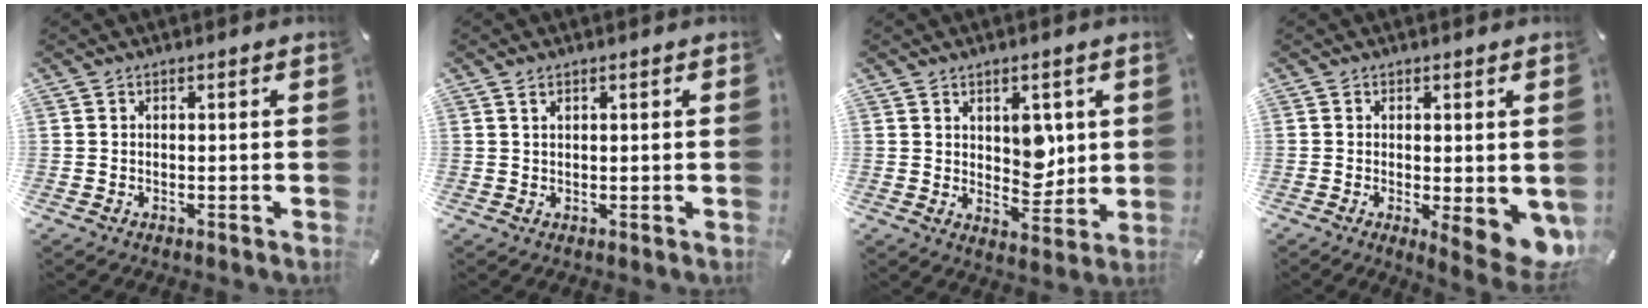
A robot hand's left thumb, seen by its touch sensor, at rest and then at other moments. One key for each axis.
{"total": 1.2, "fx": 0.6, "fy": 0.5, "fz": 0.9, "tx": -0.018, "ty": 0.001, "tz": 0.010}
{"total": 7.1, "fx": 2.4, "fy": 5.0, "fz": 4.4, "tx": -0.046, "ty": -0.014, "tz": 0.039}
{"total": 7.5, "fx": -1.4, "fy": 2.4, "fz": 6.9, "tx": -0.076, "ty": -0.013, "tz": -0.014}